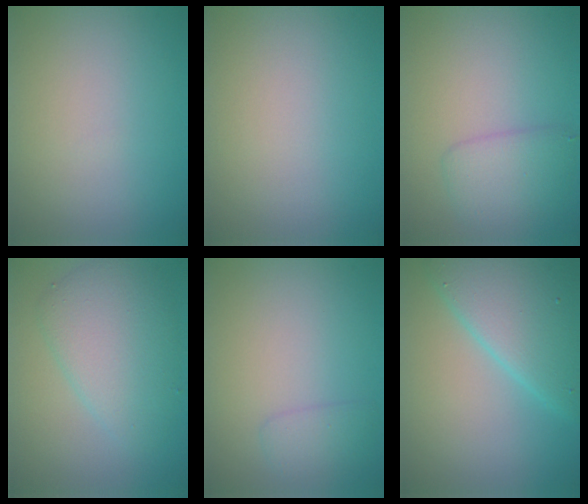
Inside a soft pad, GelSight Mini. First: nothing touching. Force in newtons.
{"total": 0.0}
{"total": 2.8, "press": 2.8, "slide": 0.1}
{"total": 5.1, "press": 5.1, "slide": 0.2}
{"total": 1.5, "press": 1.5, "slide": 0.1}
{"total": 7.6, "press": 7.5, "slide": 0.4}